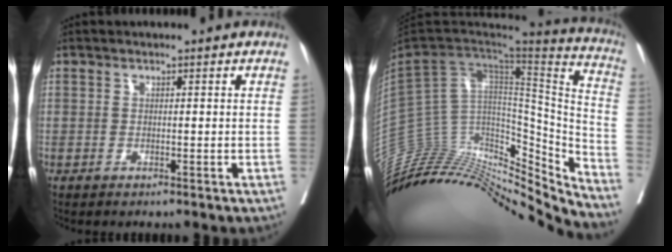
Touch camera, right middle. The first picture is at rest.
{"total": 34.5, "force": [-31.3, 9.4, 11.0], "torque": [-0.172, 0.005, -0.459]}